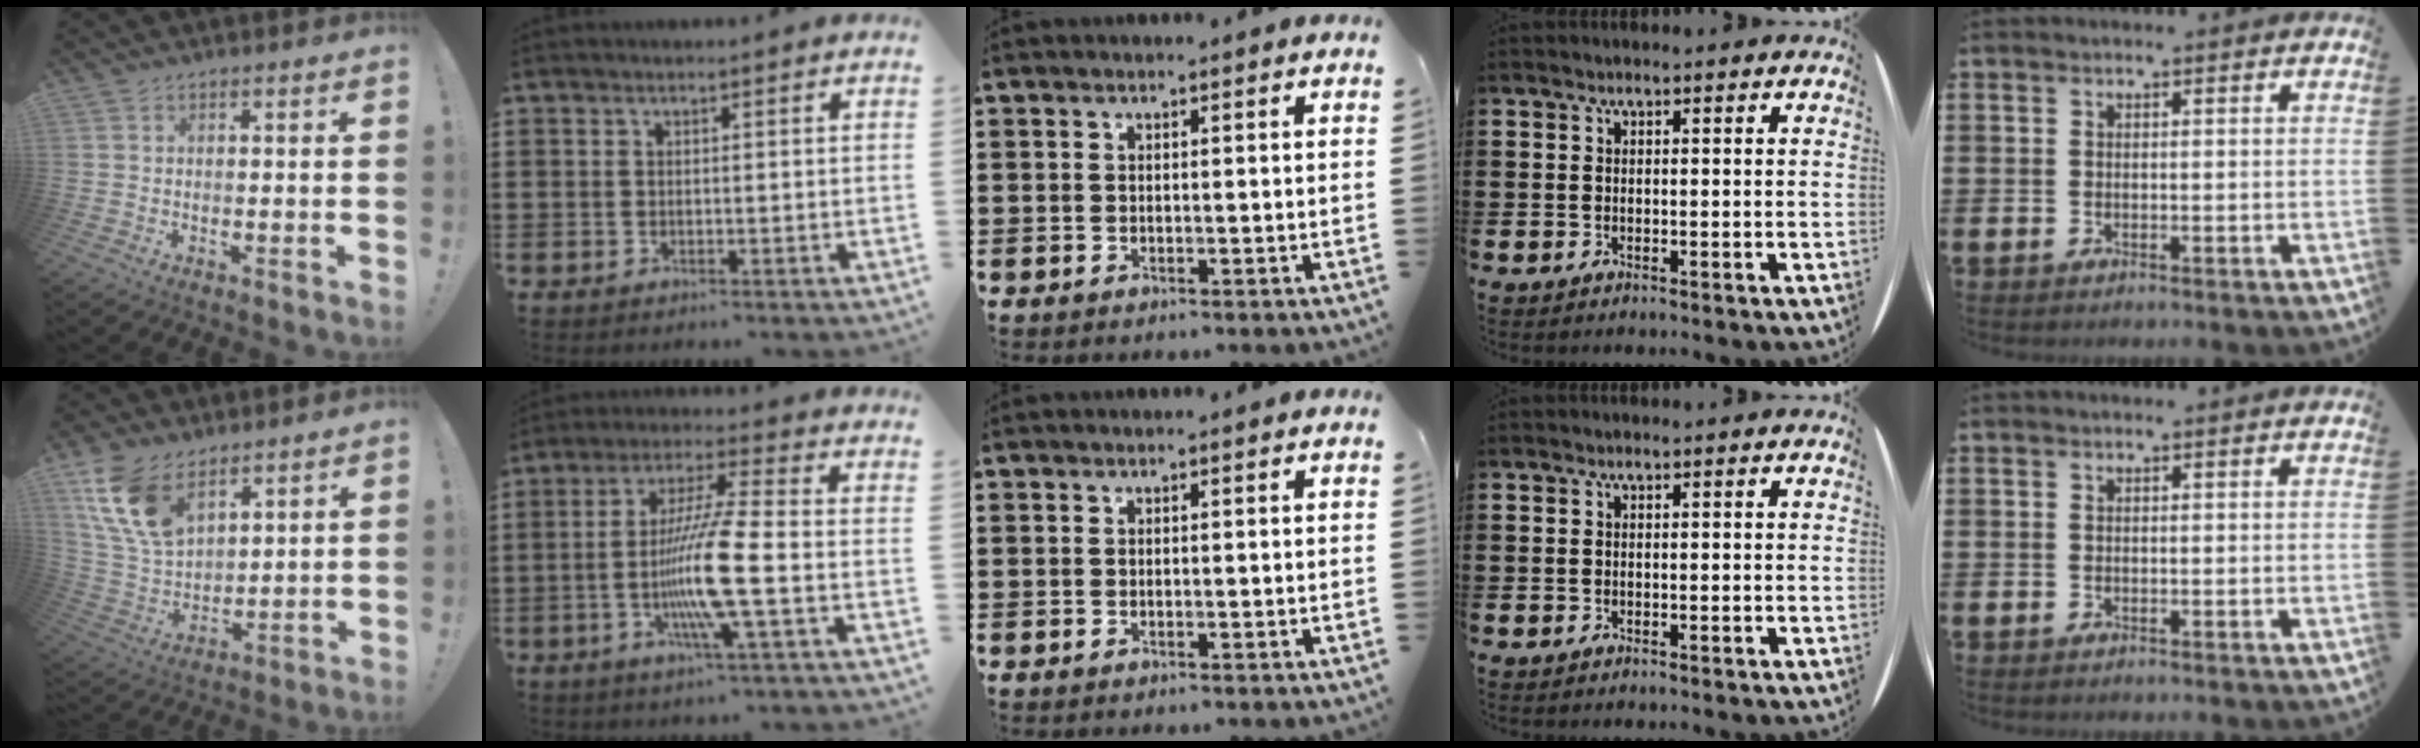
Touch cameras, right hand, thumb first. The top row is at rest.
{"thumb": {"total": 14.9, "force": [9.0, 8.4, 8.4], "torque": [-0.175, -0.048, 0.172]}, "index": {"total": 11.8, "force": [-3.1, 0.3, 11.4], "torque": [-0.228, -0.015, -0.065]}}